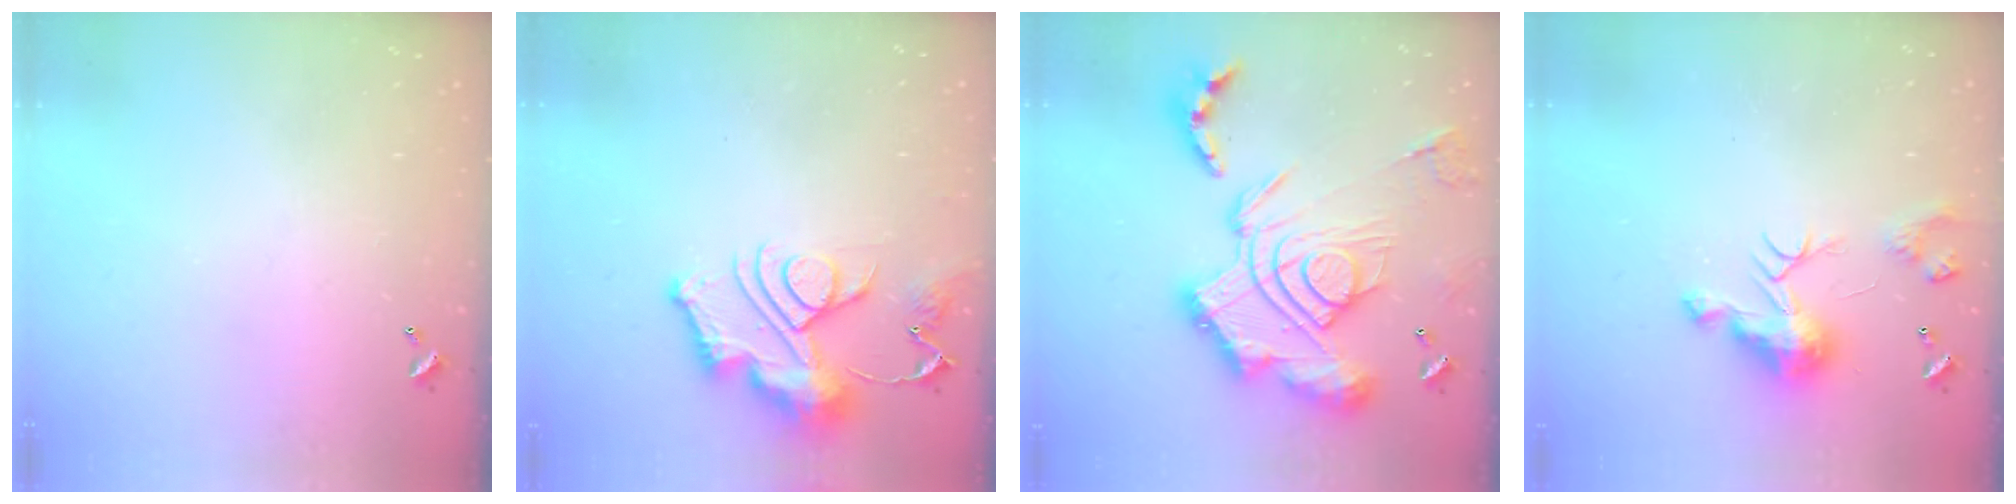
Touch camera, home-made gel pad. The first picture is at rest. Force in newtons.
{"total": 13.4, "press": 13.4, "slide": 1.4}
{"total": 4.2, "press": 3.4, "slide": 2.5}
{"total": 9.2, "press": 9.2, "slide": 0.5}